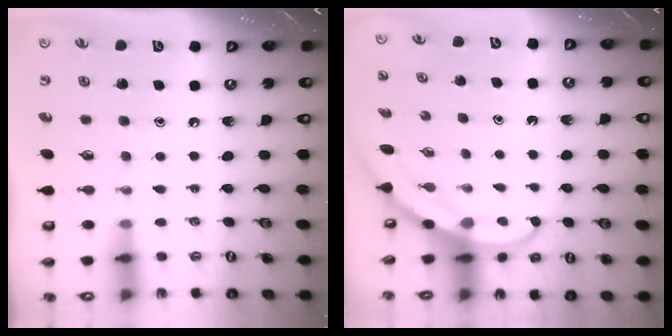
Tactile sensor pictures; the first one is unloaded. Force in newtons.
{"total": 3.8, "press": 3.7, "slide": 0.3}